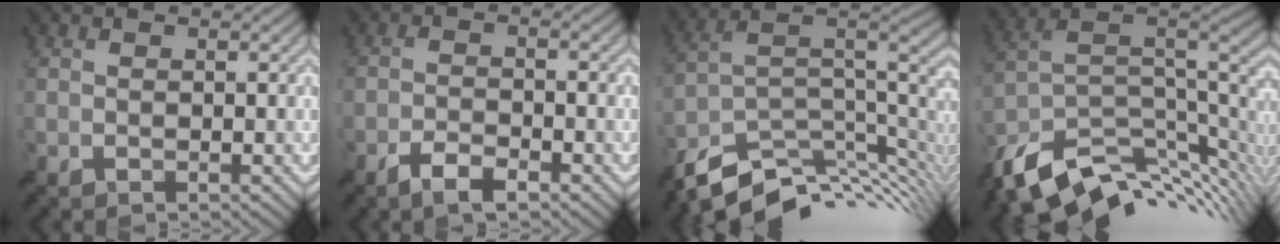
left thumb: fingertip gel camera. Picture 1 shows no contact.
{"total": 3.6, "force": [-2.6, 1.0, 2.3], "torque": [-0.049, 0.000, -0.050]}
{"total": 11.7, "force": [-6.8, 5.1, 8.0], "torque": [-0.165, -0.004, -0.119]}
{"total": 13.2, "force": [-7.0, 6.1, 9.3], "torque": [-0.208, -0.024, -0.115]}